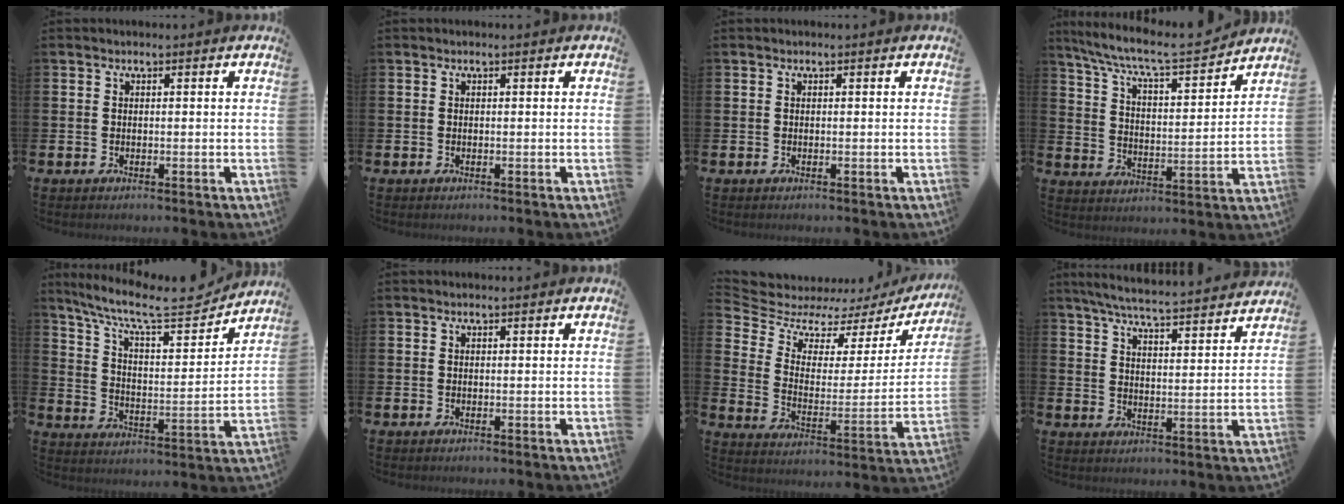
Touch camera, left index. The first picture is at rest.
{"total": 0.0}
{"total": 0.0}
{"total": 8.2, "force": [7.6, 0.9, 3.0], "torque": [-0.088, -0.055, 0.126]}
{"total": 10.2, "force": [8.9, 2.3, 4.6], "torque": [-0.115, -0.057, 0.147]}
{"total": 0.0}
{"total": 5.8, "force": [4.8, 3.0, 1.4], "torque": [-0.063, -0.039, 0.079]}
{"total": 6.2, "force": [5.9, 0.0, 1.9], "torque": [-0.051, -0.048, 0.099]}